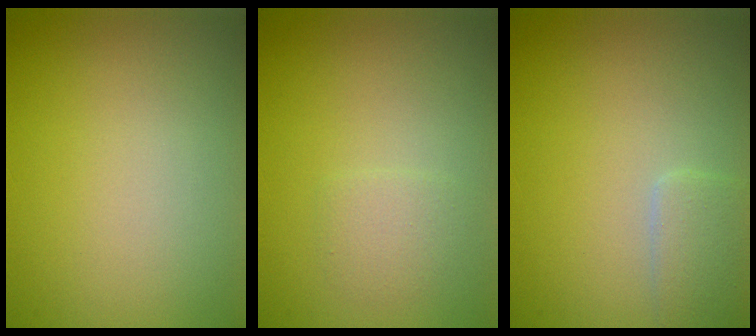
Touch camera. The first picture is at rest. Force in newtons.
{"total": 1.3, "press": 1.3, "slide": 0.1}
{"total": 2.1, "press": 2.1, "slide": 0.1}